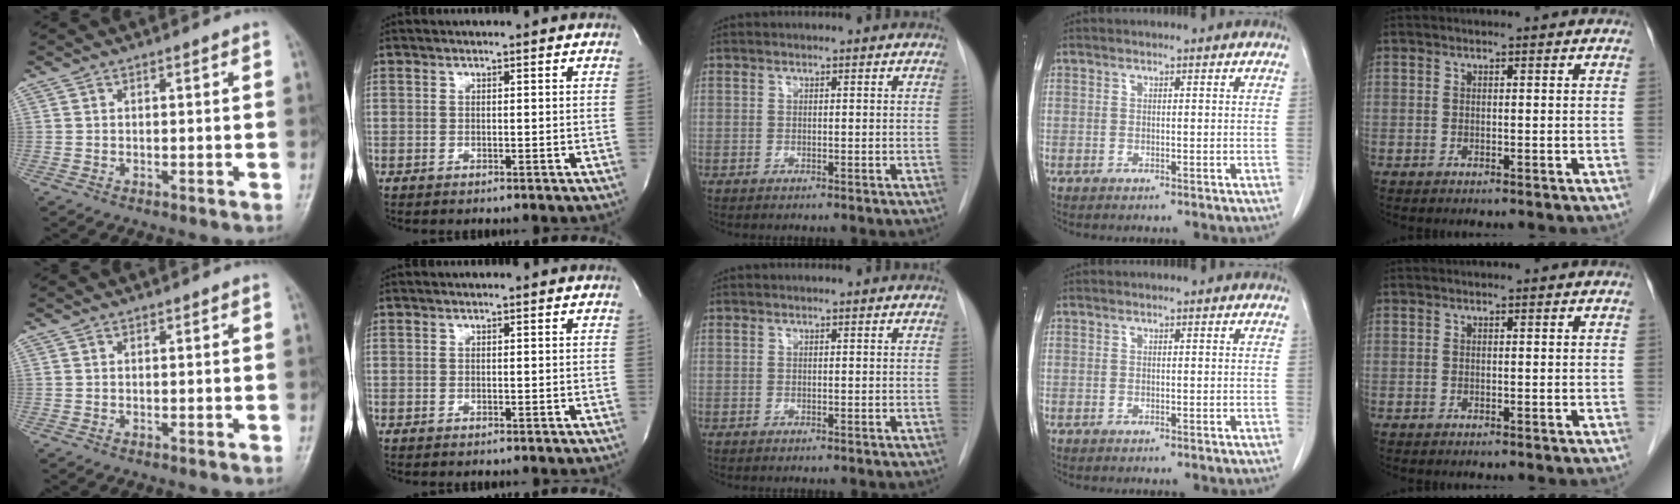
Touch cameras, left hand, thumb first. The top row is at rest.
{}